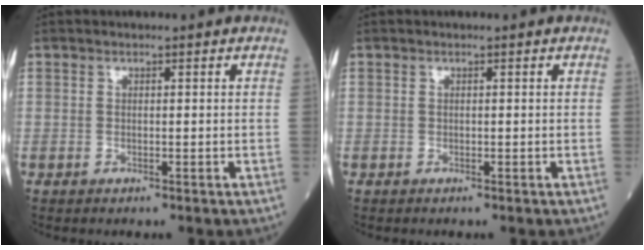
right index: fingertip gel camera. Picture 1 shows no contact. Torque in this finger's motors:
{"motor_torque": [0.05, -0.03, 0.05, 0.01]}